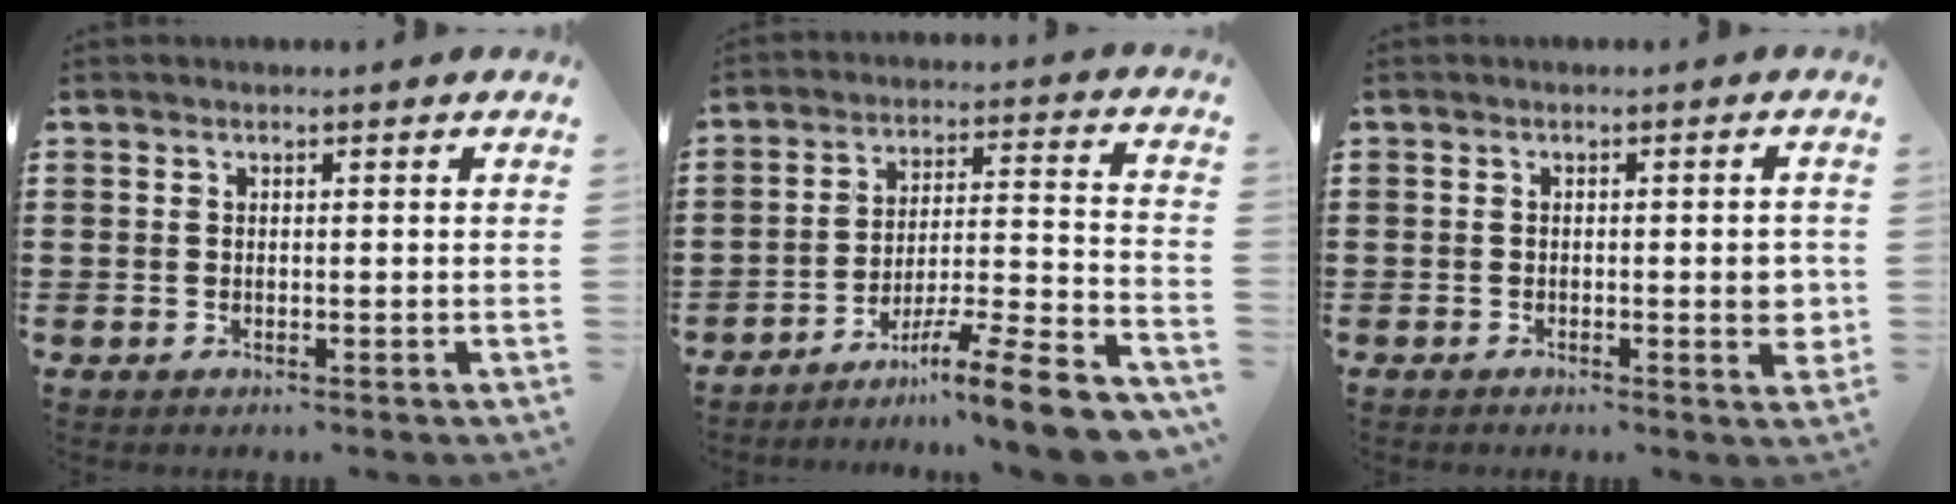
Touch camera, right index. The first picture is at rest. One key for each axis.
{"total": 10.2, "fx": -8.4, "fy": 0.0, "fz": 5.9, "tx": -0.081, "ty": 0.008, "tz": -0.164}
{"total": 3.3, "fx": -0.6, "fy": 1.0, "fz": 3.1, "tx": -0.043, "ty": -0.002, "tz": -0.013}